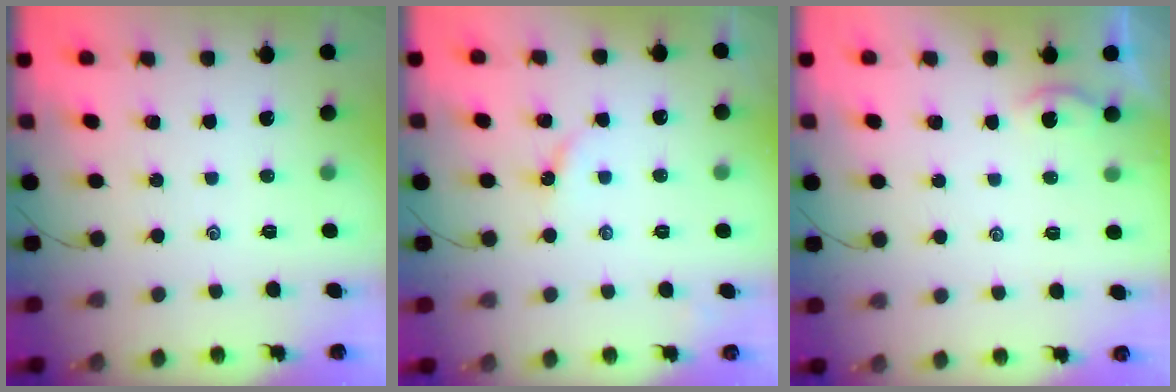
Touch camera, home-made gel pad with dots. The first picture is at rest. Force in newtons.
{"total": 2.5, "press": 2.5, "slide": 0.4}
{"total": 1.2, "press": 1.2, "slide": 0.2}